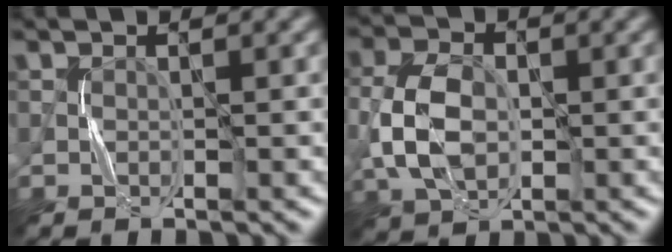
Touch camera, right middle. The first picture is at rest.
{"total": 5.9, "force": [-0.5, 4.0, 4.3], "torque": [-0.101, 0.003, -0.013]}